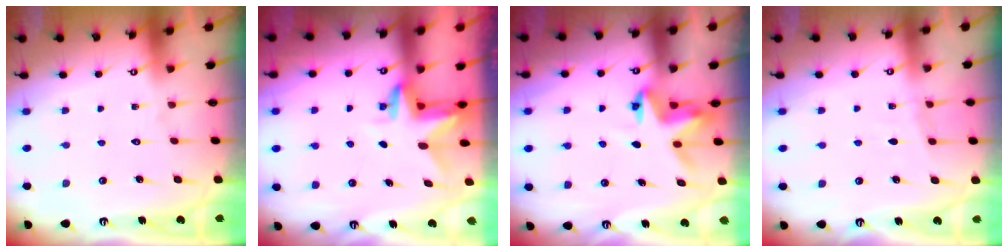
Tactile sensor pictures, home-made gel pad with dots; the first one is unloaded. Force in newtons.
{"total": 2.9, "press": 2.9, "slide": 0.2}
{"total": 4.6, "press": 4.6, "slide": 0.2}
{"total": 3.0, "press": 3.0, "slide": 0.4}